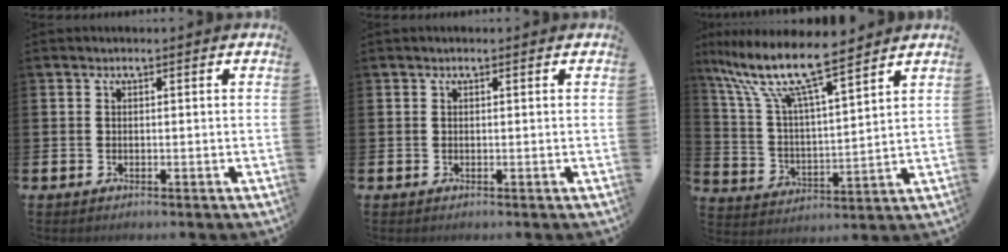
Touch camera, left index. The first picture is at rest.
{"total": 0.0}
{"total": 10.9, "force": [9.4, 1.5, 5.4], "torque": [-0.141, -0.056, 0.158]}